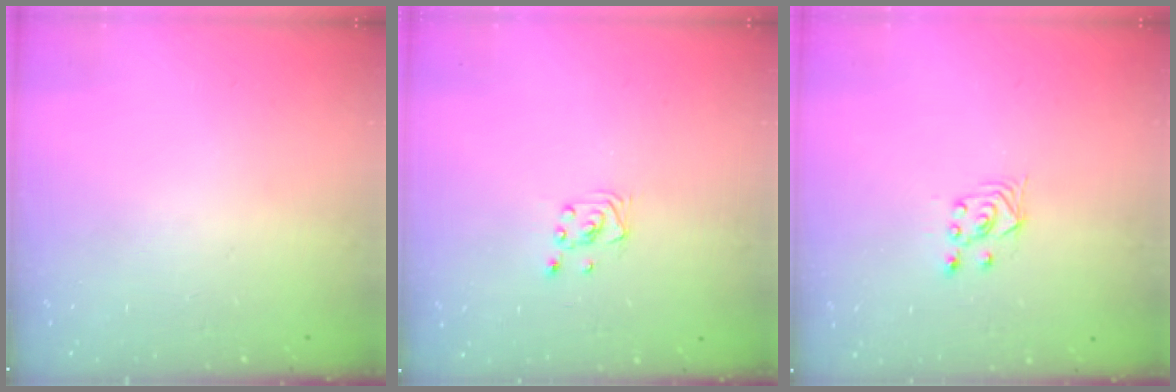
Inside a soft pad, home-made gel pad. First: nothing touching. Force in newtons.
{"total": 2.0, "press": 2.0, "slide": 0.1}
{"total": 2.9, "press": 2.5, "slide": 1.4}